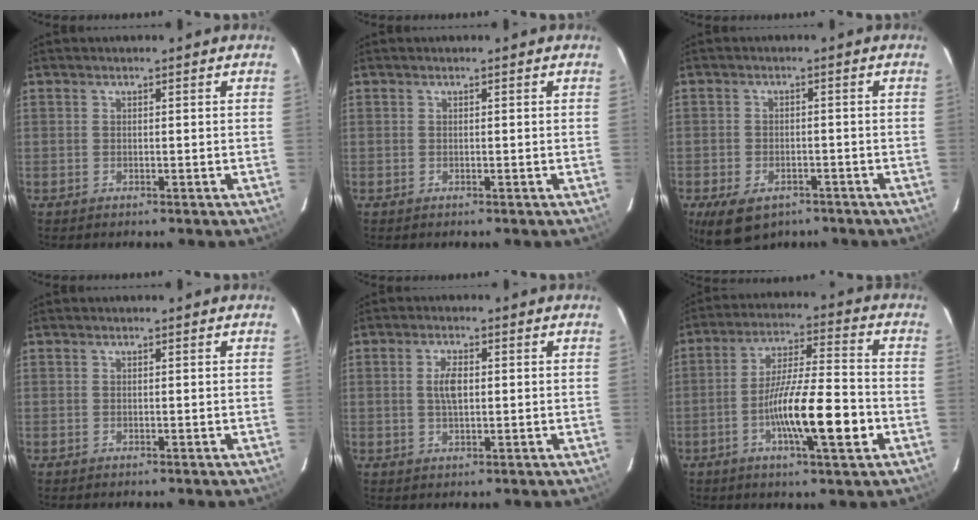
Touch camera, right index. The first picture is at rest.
{"total": 0.0}
{"total": 8.8, "force": [-5.6, 5.0, 4.6], "torque": [-0.104, -0.020, -0.085]}
{"total": 0.0}
{"total": 3.7, "force": [0.4, 1.7, 3.3], "torque": [-0.062, 0.003, 0.009]}
{"total": 13.7, "force": [-4.7, 1.7, 12.7], "torque": [-0.226, -0.007, -0.083]}